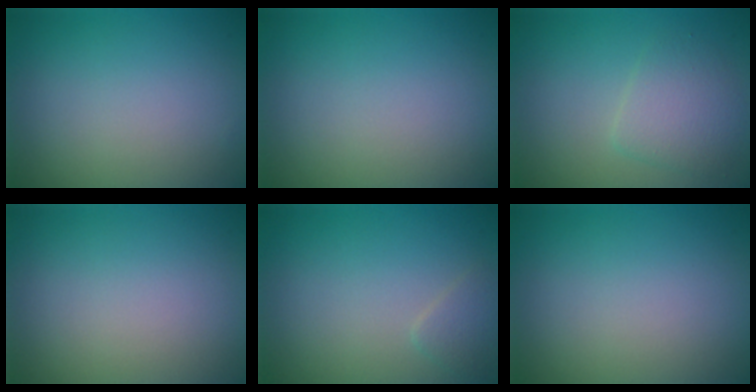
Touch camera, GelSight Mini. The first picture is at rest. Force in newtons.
{"total": 0.0}
{"total": 2.7, "press": 2.7, "slide": 0.1}
{"total": 0.0}
{"total": 1.2, "press": 1.2, "slide": 0.1}
{"total": 0.0}